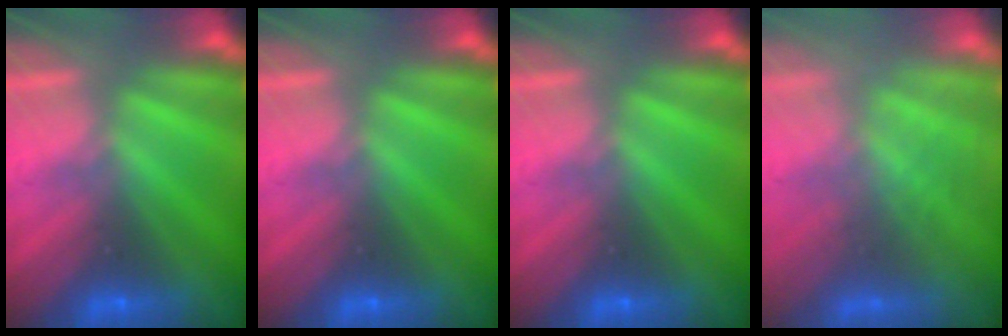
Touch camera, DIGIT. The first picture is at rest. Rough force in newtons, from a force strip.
{"total": 0.0}
{"total": 0.0}
{"total": 3.0}